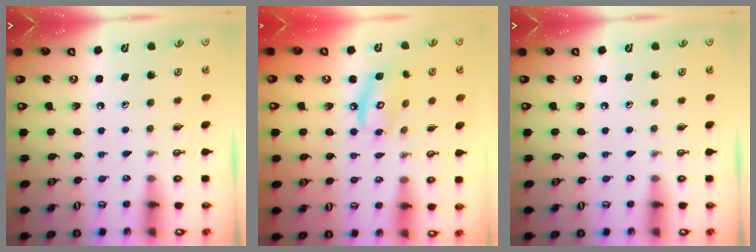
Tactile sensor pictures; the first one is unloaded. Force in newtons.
{"total": 9.5, "press": 9.5, "slide": 0.7}
{"total": 0.0}